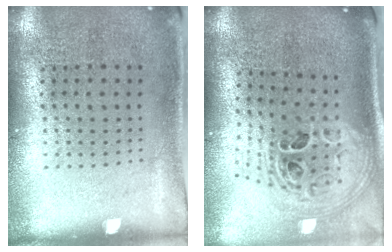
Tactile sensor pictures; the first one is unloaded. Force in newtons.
{"total": 2.5, "press": 1.8, "slide": 1.7}